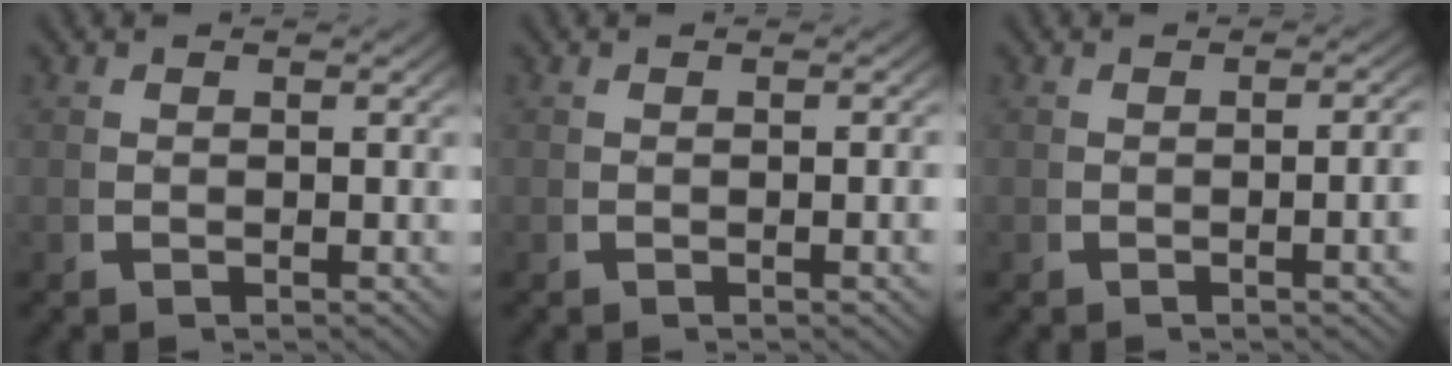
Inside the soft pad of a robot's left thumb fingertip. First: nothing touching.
{"total": 1.0, "force": [-0.2, 0.1, 1.0], "torque": [-0.014, 0.000, -0.004]}
{"total": 2.8, "force": [-0.5, 0.7, 2.7], "torque": [-0.031, 0.004, -0.012]}